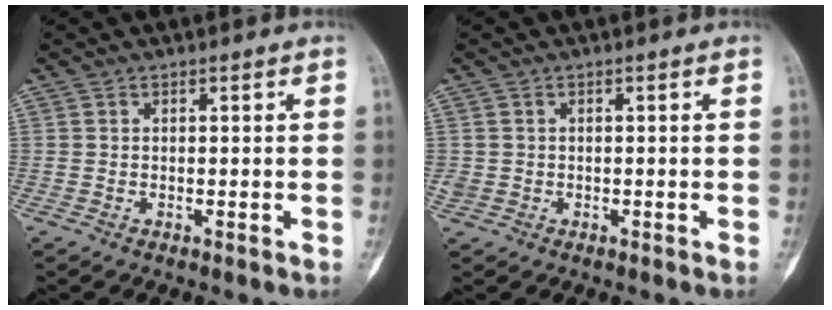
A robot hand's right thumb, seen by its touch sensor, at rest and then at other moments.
{"total": 1.8, "force": [-0.2, 1.7, 0.5], "torque": [-0.007, 0.005, 0.000]}